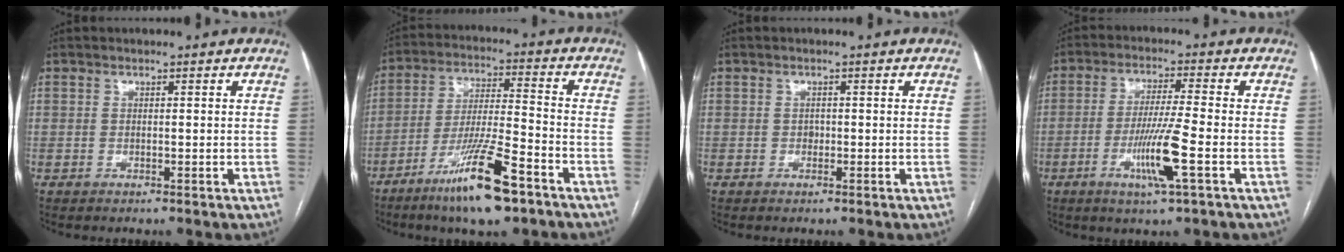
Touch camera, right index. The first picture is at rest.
{"total": 13.7, "force": [-8.5, 1.2, 10.7], "torque": [-0.202, -0.027, -0.150]}
{"total": 0.6, "force": [-0.1, 0.6, 0.3], "torque": [-0.002, 0.005, 0.000]}
{"total": 8.5, "force": [-2.9, -0.6, 8.0], "torque": [-0.156, -0.012, -0.053]}